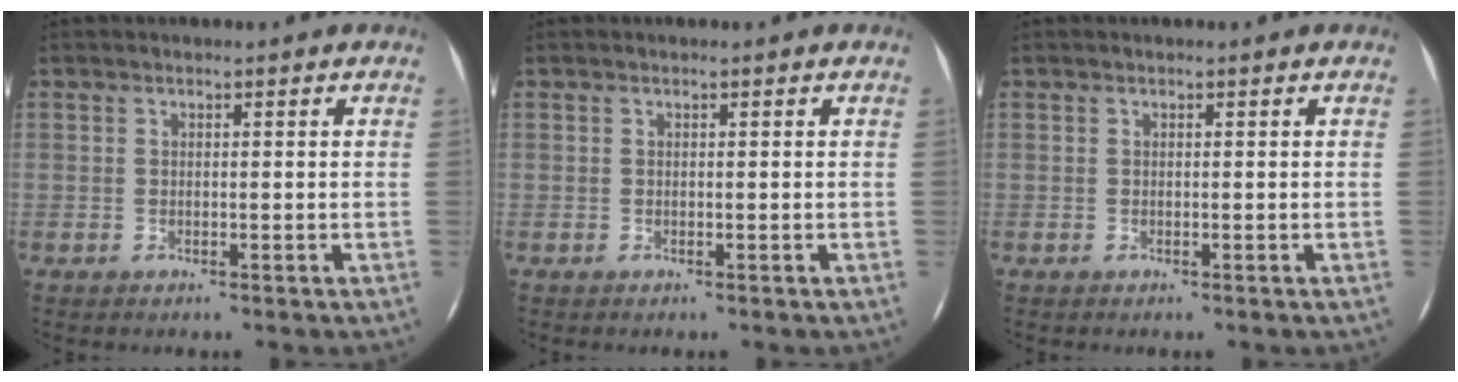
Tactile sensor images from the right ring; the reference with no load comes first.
{"total": 0.0}
{"total": 0.0}